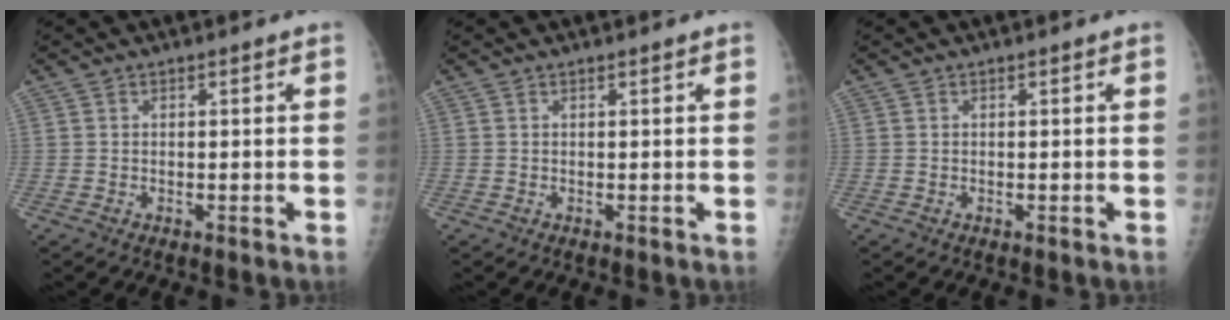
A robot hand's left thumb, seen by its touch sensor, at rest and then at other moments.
{"total": 0.0}
{"total": 0.0}